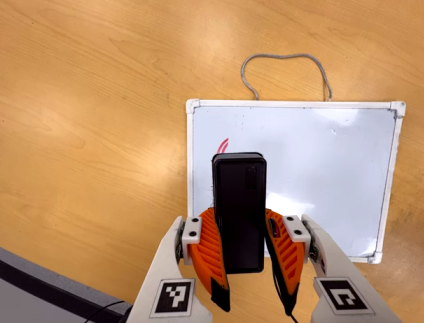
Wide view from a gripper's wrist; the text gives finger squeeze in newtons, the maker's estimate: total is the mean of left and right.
{"total": 9.1, "left": 8.0, "right": 10.2}